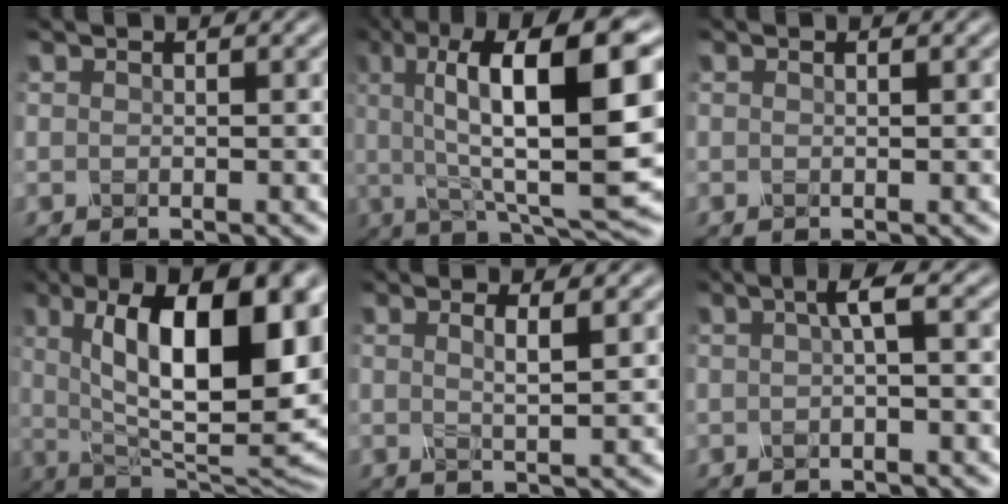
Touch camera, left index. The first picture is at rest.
{"total": 13.3, "force": [2.7, 3.3, 12.6], "torque": [-0.188, 0.011, 0.050]}
{"total": 0.0}
{"total": 15.1, "force": [3.1, 5.7, 13.7], "torque": [-0.196, 0.001, 0.048]}
{"total": 1.8, "force": [0.2, 0.3, 1.7], "torque": [-0.032, 0.000, 0.007]}
{"total": 2.0, "force": [-0.2, 0.2, 2.0], "torque": [-0.035, 0.007, -0.001]}